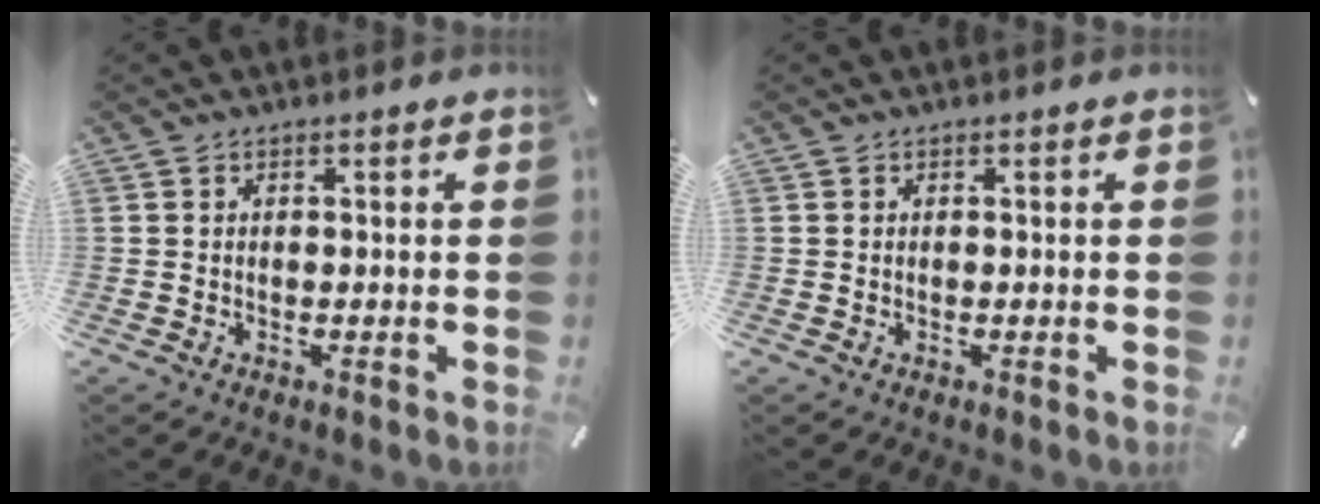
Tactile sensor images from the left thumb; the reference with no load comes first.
{"total": 0.0}